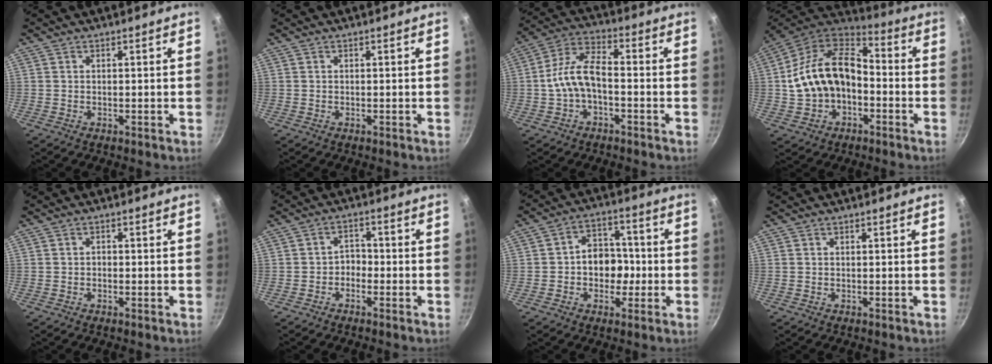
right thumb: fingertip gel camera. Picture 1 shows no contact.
{"total": 0.0}
{"total": 9.1, "force": [-2.0, 4.7, 7.6], "torque": [-0.137, 0.043, -0.047]}
{"total": 18.3, "force": [-1.9, 12.8, 13.0], "torque": [-0.225, 0.054, -0.041]}
{"total": 0.7, "force": [-0.4, 0.5, 0.3], "torque": [-0.004, 0.003, -0.007]}
{"total": 2.8, "force": [-1.5, 2.0, 1.3], "torque": [-0.002, 0.022, -0.029]}
{"total": 8.5, "force": [-1.2, 6.8, 4.9], "torque": [-0.020, 0.025, -0.026]}
{"total": 0.0}